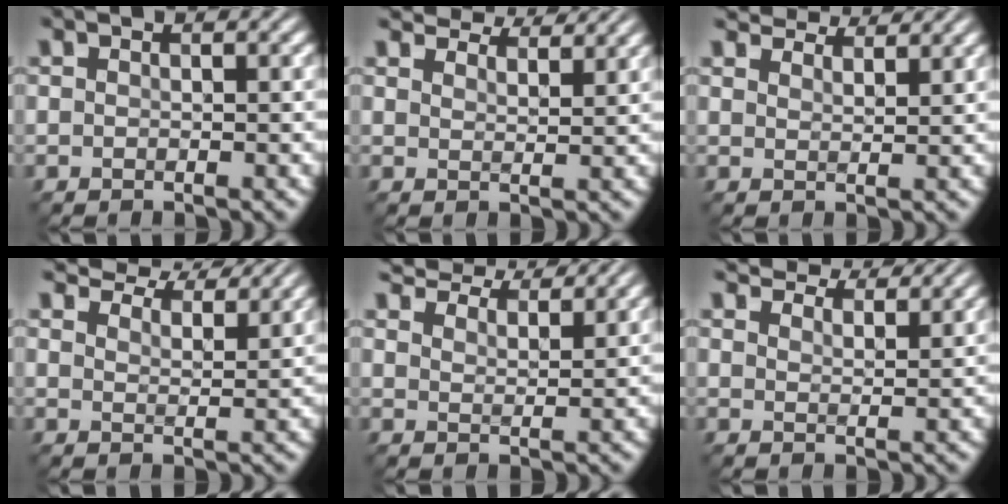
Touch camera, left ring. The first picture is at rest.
{"total": 5.7, "force": [5.4, 0.8, 1.6], "torque": [-0.033, -0.003, 0.074]}
{"total": 5.2, "force": [5.0, 0.7, 1.4], "torque": [-0.028, -0.004, 0.072]}
{"total": 6.9, "force": [6.5, 1.1, 2.1], "torque": [-0.040, -0.006, 0.091]}
{"total": 8.1, "force": [7.4, 1.7, 2.8], "torque": [-0.057, 0.004, 0.107]}
{"total": 6.2, "force": [5.9, 1.0, 1.9], "torque": [-0.037, 0.000, 0.076]}